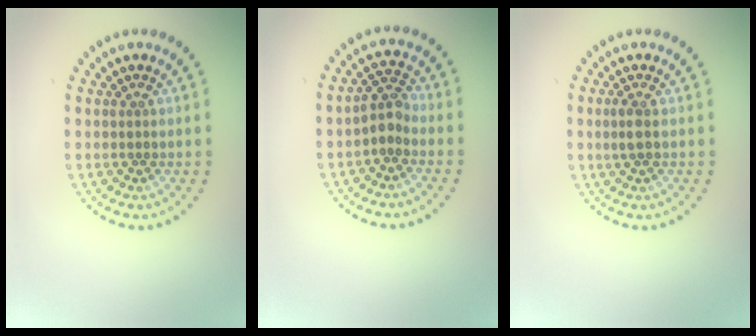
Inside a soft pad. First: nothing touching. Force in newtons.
{"total": 2.0, "press": 1.7, "slide": 1.1}
{"total": 1.3, "press": 1.3, "slide": 0.2}